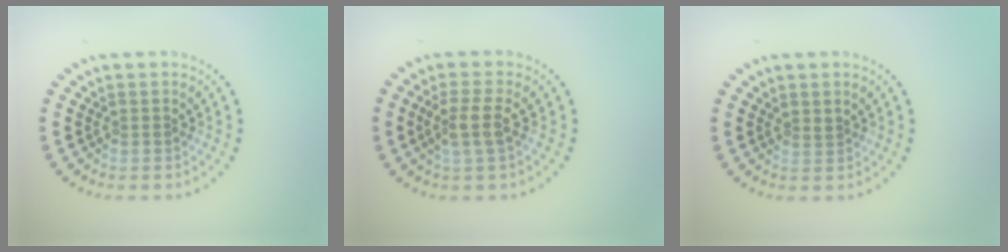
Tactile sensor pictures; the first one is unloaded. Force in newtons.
{"total": 2.3, "press": 2.0, "slide": 1.2}
{"total": 0.5, "press": 0.2, "slide": 0.5}